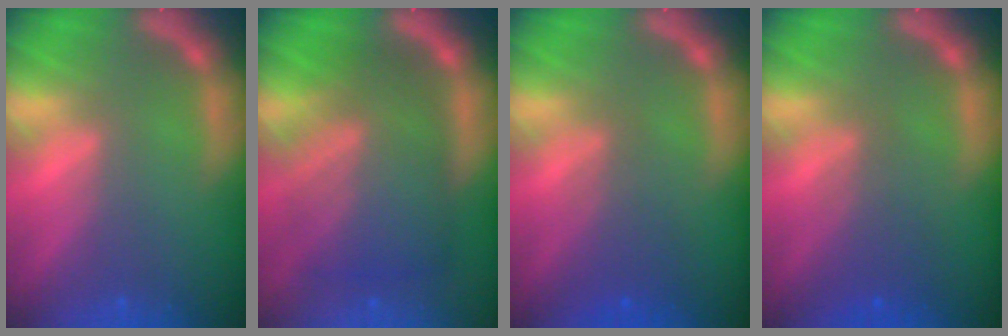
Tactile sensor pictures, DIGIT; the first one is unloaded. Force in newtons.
{"total": 9.4}
{"total": 3.0}
{"total": 3.0}